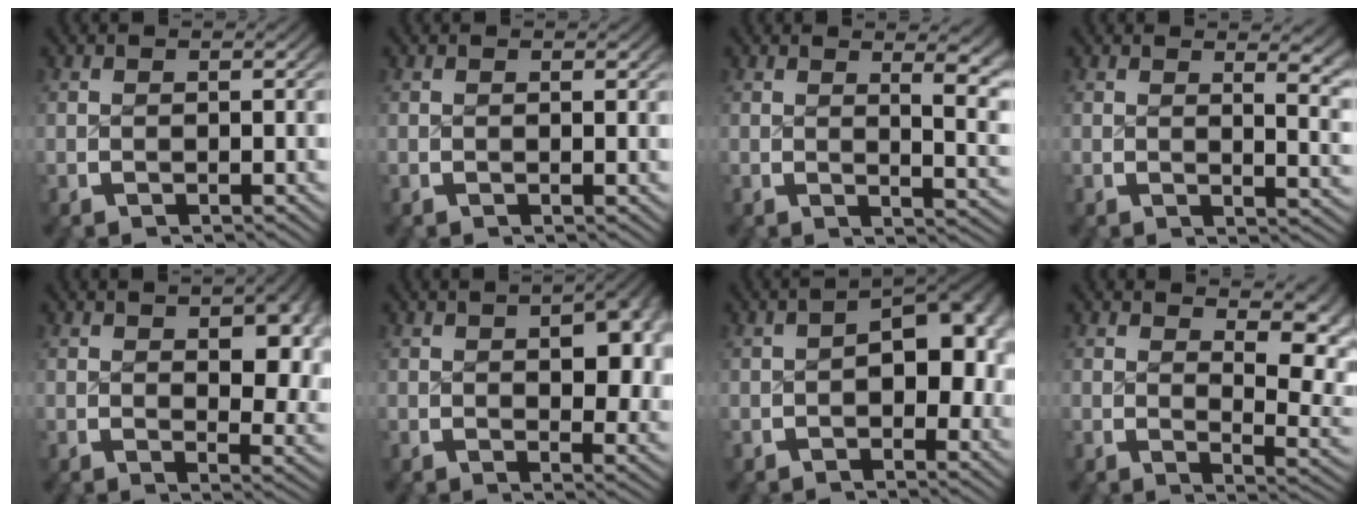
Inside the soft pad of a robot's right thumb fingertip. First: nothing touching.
{"total": 0.0}
{"total": 4.3, "force": [1.2, 1.4, 3.9], "torque": [-0.035, -0.011, 0.022]}
{"total": 3.3, "force": [1.4, 1.0, 2.8], "torque": [-0.024, -0.011, 0.022]}
{"total": 4.3, "force": [1.2, 2.1, 3.6], "torque": [-0.039, -0.016, 0.022]}
{"total": 5.3, "force": [0.8, 2.7, 4.5], "torque": [-0.053, -0.011, 0.016]}
{"total": 8.1, "force": [-0.1, 4.9, 6.4], "torque": [-0.077, -0.014, 0.002]}
{"total": 5.1, "force": [1.3, 2.5, 4.2], "torque": [-0.037, -0.018, 0.031]}